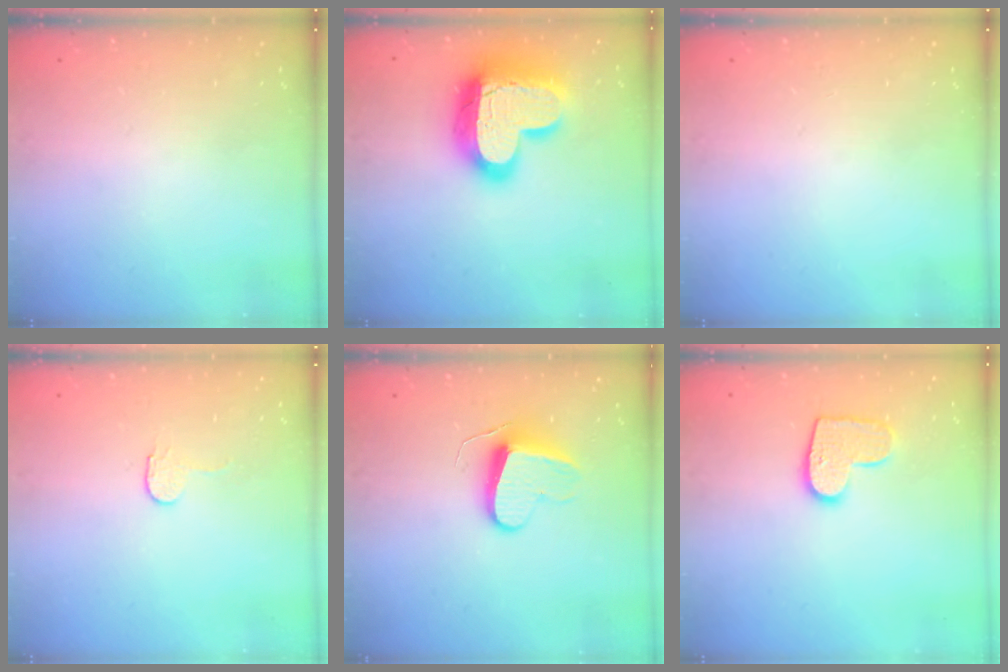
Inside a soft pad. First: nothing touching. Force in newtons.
{"total": 23.6, "press": 23.5, "slide": 2.0}
{"total": 0.0}
{"total": 2.9, "press": 2.9, "slide": 0.3}
{"total": 10.6, "press": 10.6, "slide": 0.9}
{"total": 10.3, "press": 10.3, "slide": 0.4}